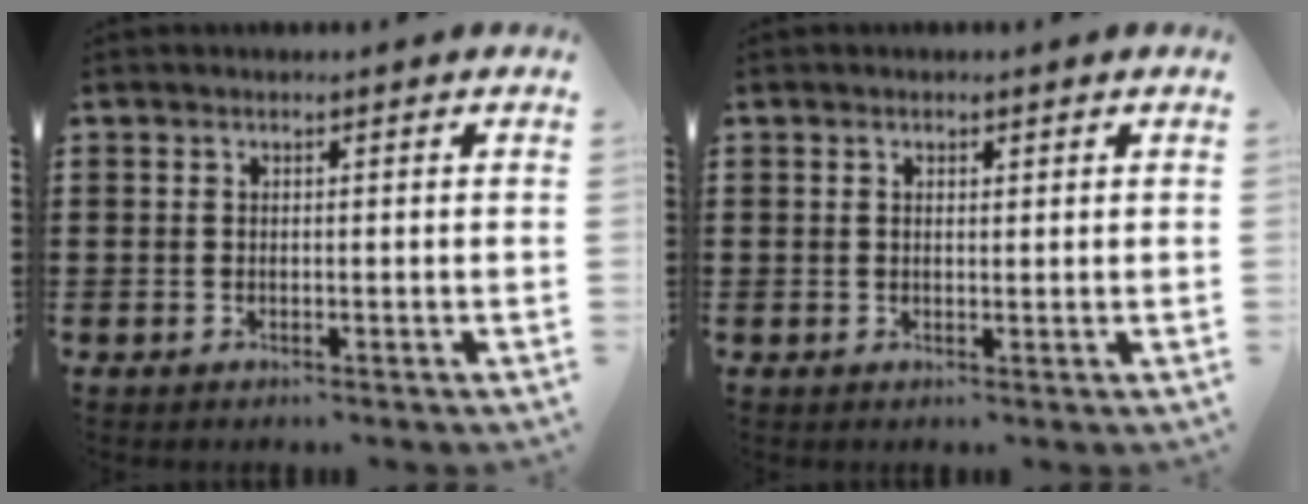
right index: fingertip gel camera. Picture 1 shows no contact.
{"total": 0.7, "force": [0.5, 0.4, 0.4], "torque": [-0.007, 0.005, 0.010]}